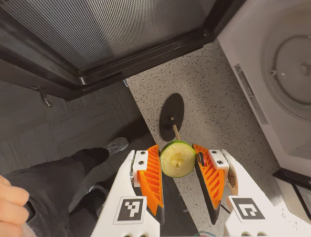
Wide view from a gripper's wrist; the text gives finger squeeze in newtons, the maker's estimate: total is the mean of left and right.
{"total": 9.5, "left": 9.4, "right": 9.5}